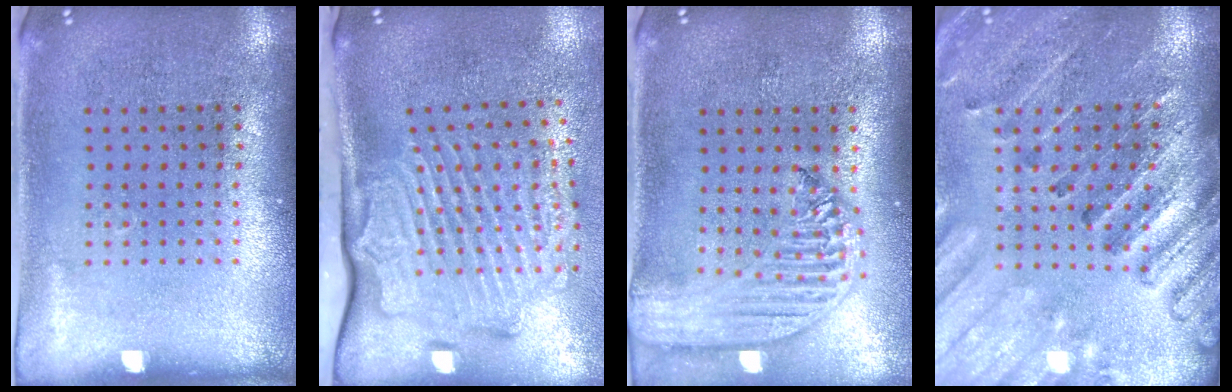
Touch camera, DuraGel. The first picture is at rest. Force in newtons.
{"total": 3.2, "press": 2.2, "slide": 2.3}
{"total": 2.5, "press": 2.1, "slide": 1.3}
{"total": 2.7, "press": 2.6, "slide": 0.2}